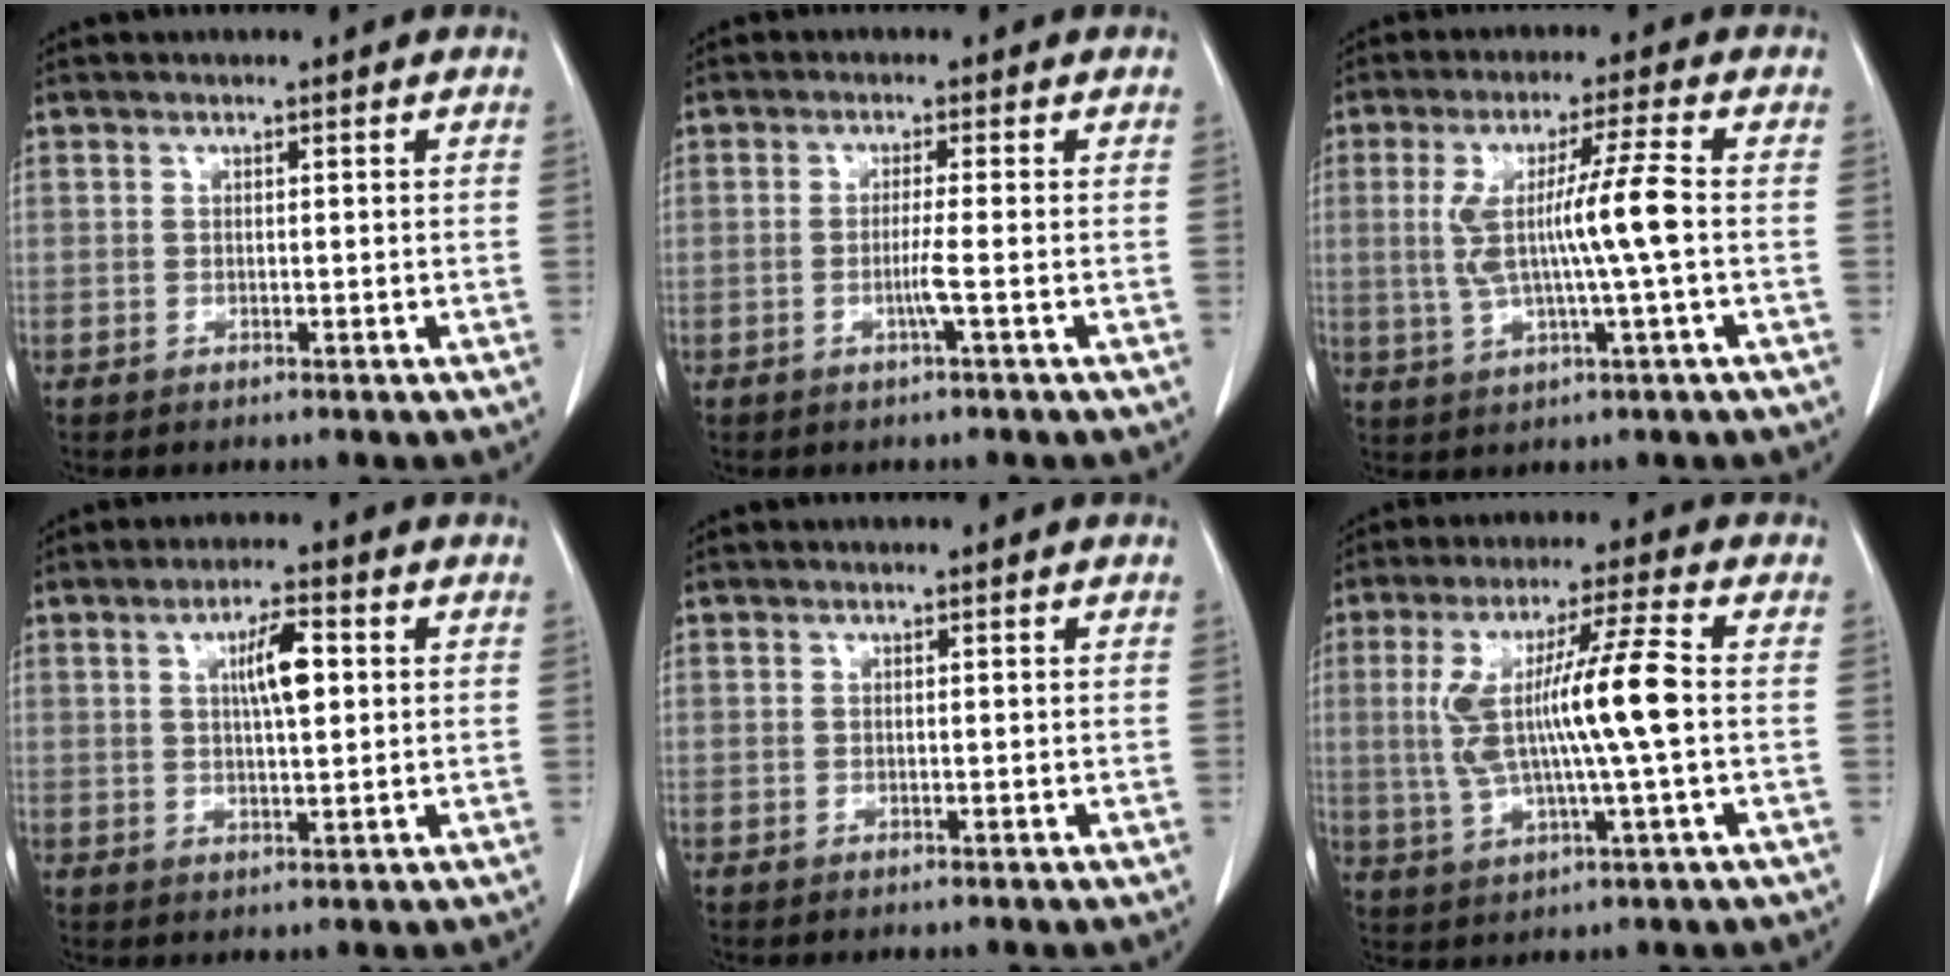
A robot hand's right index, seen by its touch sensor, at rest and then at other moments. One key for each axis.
{"total": 2.5, "fx": -0.8, "fy": -0.8, "fz": 2.2, "tx": -0.043, "ty": -0.003, "tz": -0.017}
{"total": 9.2, "fx": 0.1, "fy": -0.7, "fz": 9.2, "tx": -0.183, "ty": 0.005, "tz": 0.005}
{"total": 5.7, "fx": 1.4, "fy": 1.1, "fz": 5.4, "tx": -0.095, "ty": 0.005, "tz": 0.025}
{"total": 0.0}
{"total": 12.1, "fx": 0.4, "fy": 0.2, "fz": 12.1, "tx": -0.245, "ty": 0.009, "tz": 0.008}